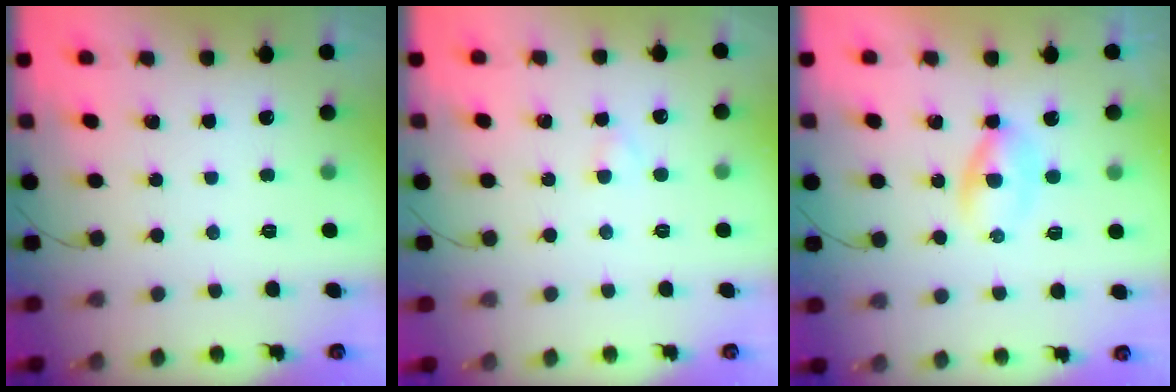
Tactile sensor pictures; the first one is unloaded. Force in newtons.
{"total": 1.6, "press": 1.4, "slide": 0.7}
{"total": 2.8, "press": 2.5, "slide": 1.3}